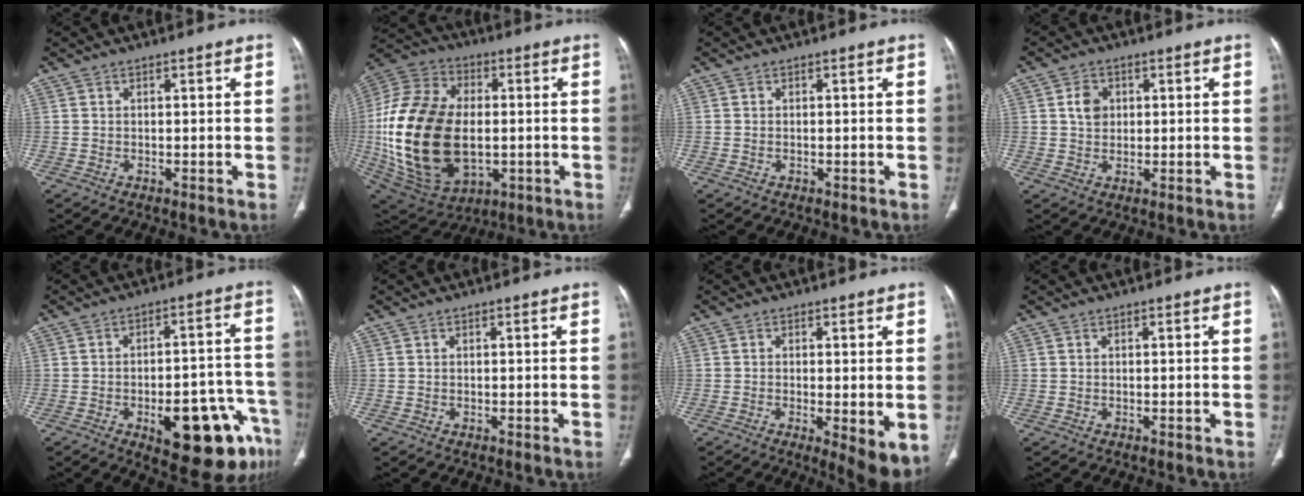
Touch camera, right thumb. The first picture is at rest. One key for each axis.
{"total": 29.2, "fx": -1.9, "fy": 18.2, "fz": 22.7, "tx": -0.459, "ty": -0.002, "tz": -0.009}
{"total": 0.0}
{"total": 4.0, "fx": 1.0, "fy": 3.2, "fz": 2.1, "tx": -0.023, "ty": -0.002, "tz": 0.016}
{"total": 18.3, "fx": -8.6, "fy": 6.8, "fz": 14.6, "tx": -0.130, "ty": 0.049, "tz": -0.100}
{"total": 0.0}
{"total": 7.3, "fx": -1.5, "fy": 2.0, "fz": 6.8, "tx": -0.101, "ty": -0.022, "tz": -0.022}
{"total": 0.0}